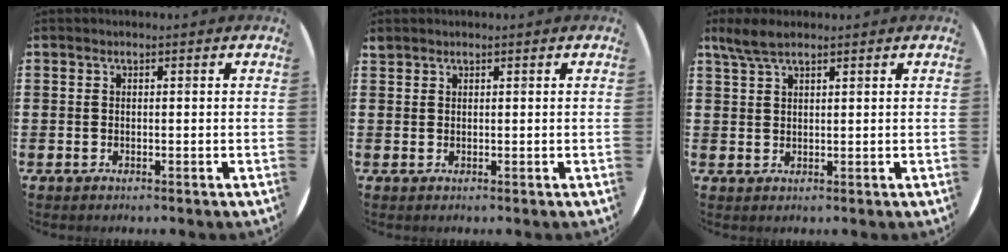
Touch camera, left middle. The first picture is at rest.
{"total": 0.8, "force": [0.8, 0.1, -0.2], "torque": [0.001, 0.003, 0.015]}
{"total": 3.3, "force": [2.5, 0.9, 2.0], "torque": [-0.044, 0.005, 0.047]}